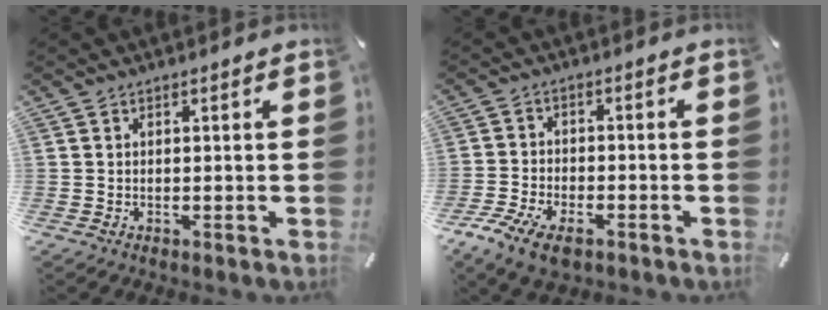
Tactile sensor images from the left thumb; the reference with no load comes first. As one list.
[{"total": 6.9, "force": [-4.4, 3.6, 3.9], "torque": [-0.101, 0.008, -0.086]}]